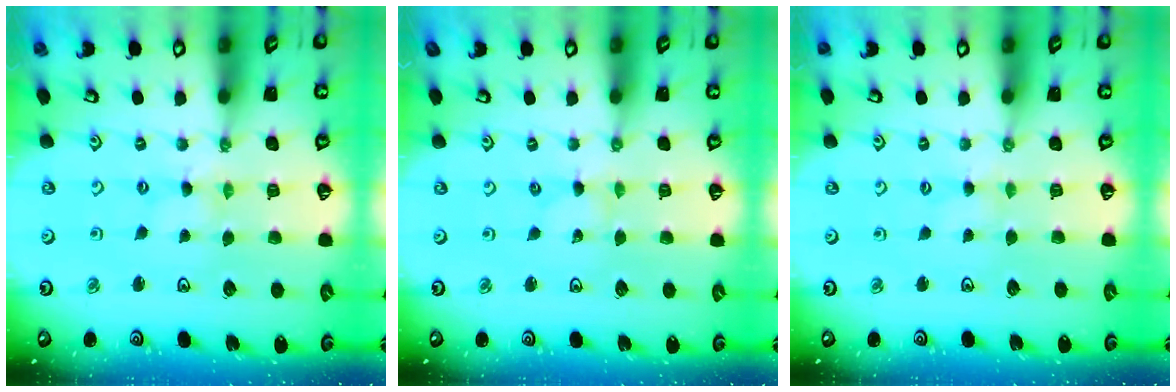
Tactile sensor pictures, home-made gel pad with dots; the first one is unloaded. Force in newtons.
{"total": 0.0}
{"total": 0.9, "press": 0.9, "slide": 0.1}